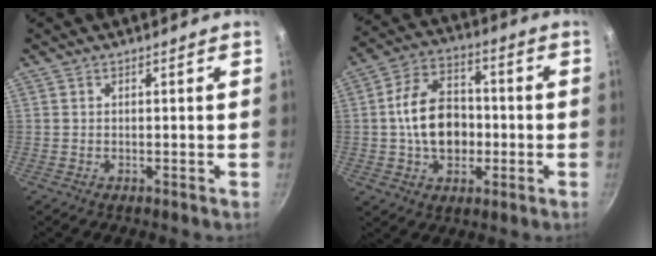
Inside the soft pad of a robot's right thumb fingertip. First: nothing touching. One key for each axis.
{"total": 13.3, "fx": -1.3, "fy": 9.6, "fz": 9.1, "tx": -0.123, "ty": 0.029, "tz": -0.028}